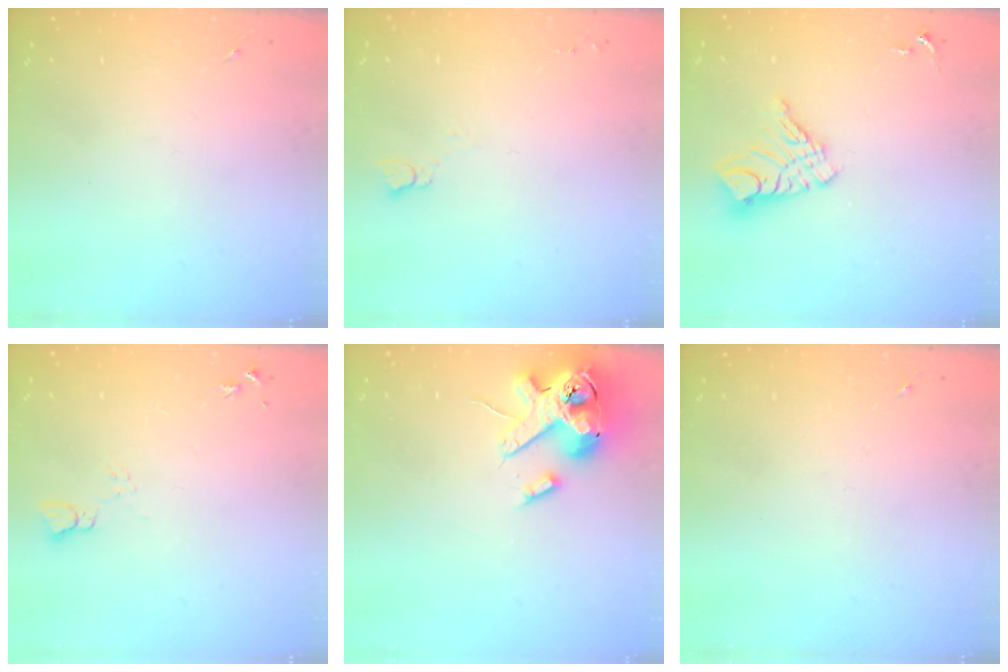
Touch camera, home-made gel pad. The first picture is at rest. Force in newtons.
{"total": 2.7, "press": 2.7, "slide": 0.3}
{"total": 12.1, "press": 12.0, "slide": 1.1}
{"total": 3.7, "press": 3.7, "slide": 0.4}
{"total": 15.9, "press": 15.7, "slide": 2.7}
{"total": 0.0}